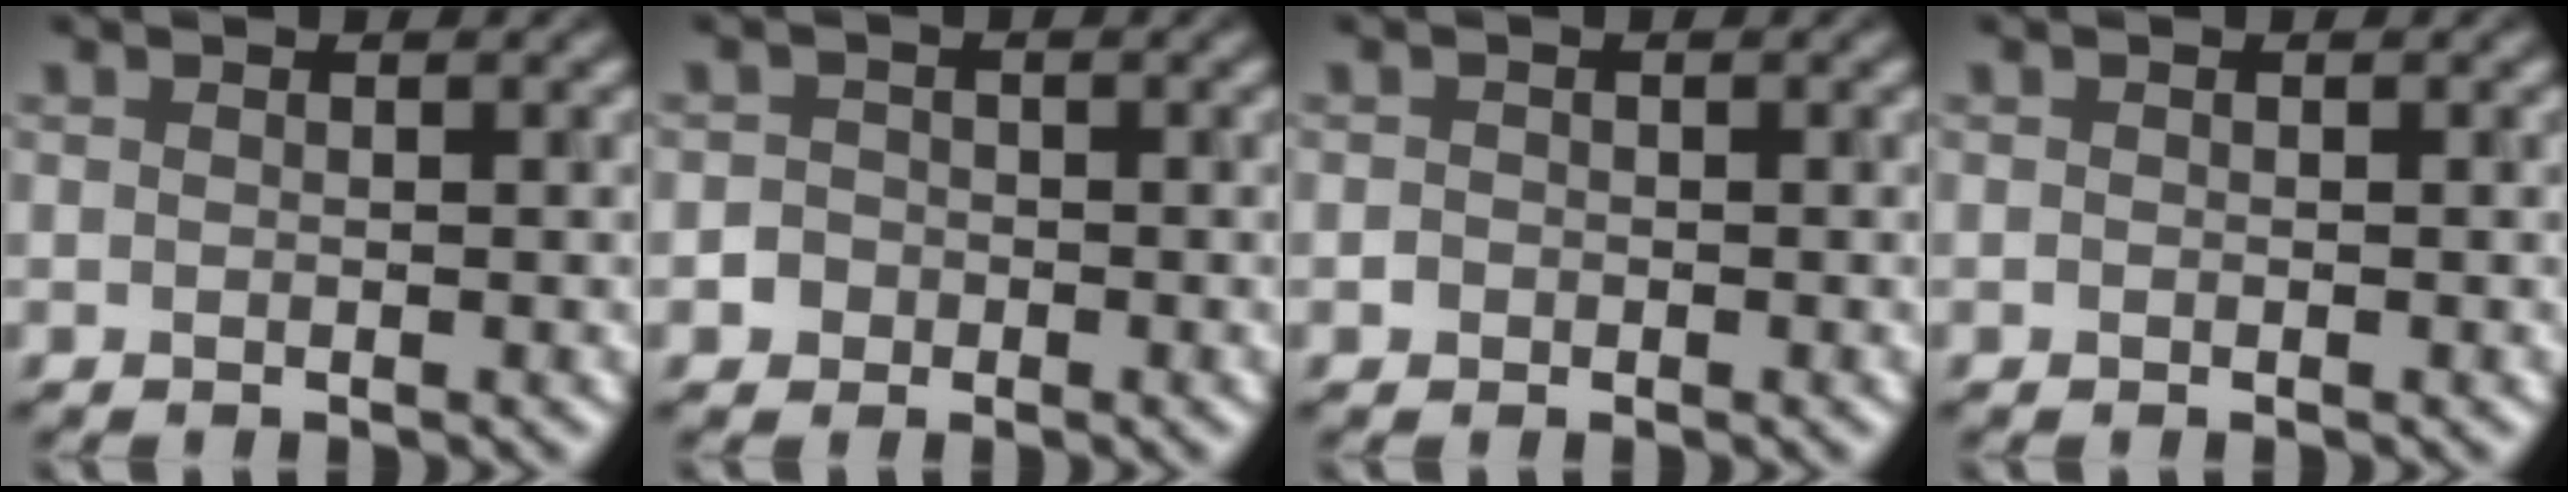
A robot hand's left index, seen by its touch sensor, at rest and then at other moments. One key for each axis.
{"total": 2.1, "fx": -0.9, "fy": 1.9, "fz": 0.3, "tx": 0.017, "ty": 0.008, "tz": -0.026}
{"total": 0.7, "fx": -0.4, "fy": 0.6, "fz": 0.1, "tx": 0.004, "ty": -0.001, "tz": -0.010}
{"total": 0.0}